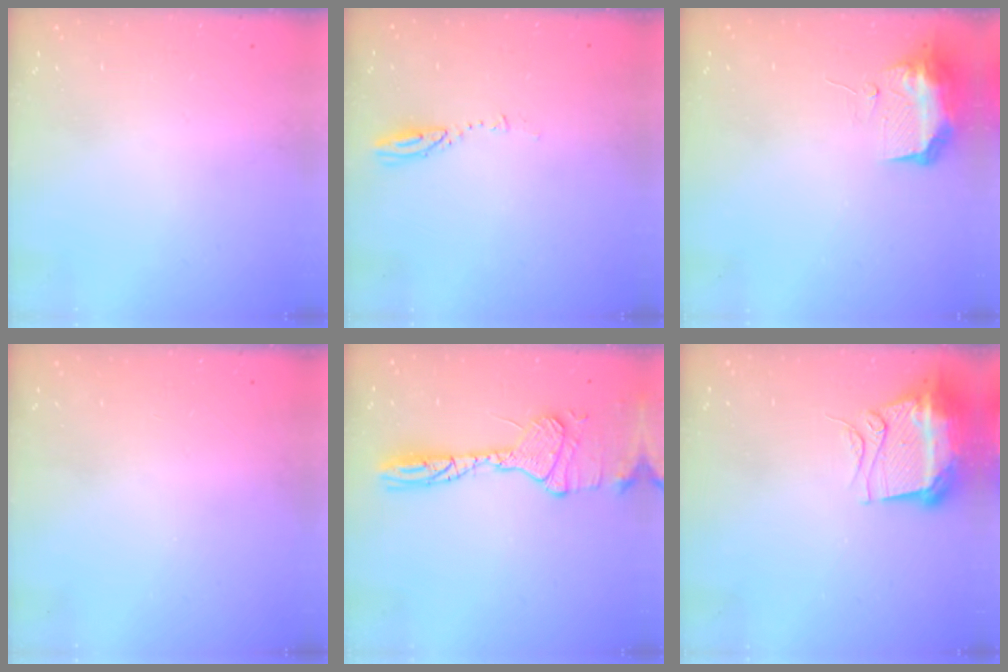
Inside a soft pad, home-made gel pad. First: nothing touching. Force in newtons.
{"total": 2.9, "press": 2.9, "slide": 0.3}
{"total": 9.6, "press": 9.6, "slide": 0.3}
{"total": 2.7, "press": 2.0, "slide": 1.8}
{"total": 15.0, "press": 14.7, "slide": 2.7}
{"total": 12.0, "press": 11.9, "slide": 1.1}